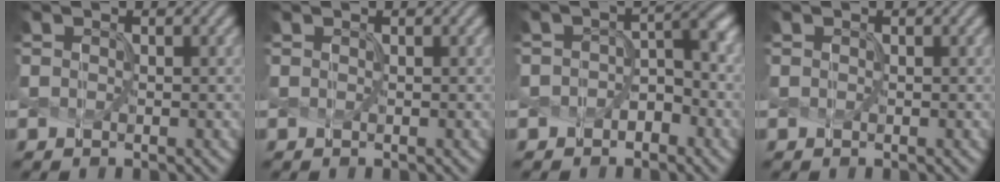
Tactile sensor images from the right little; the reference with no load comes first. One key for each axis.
{"total": 0.0}
{"total": 3.1, "fx": -1.2, "fy": 1.9, "fz": 2.2, "tx": -0.032, "ty": 0.008, "tz": -0.021}
{"total": 0.0}